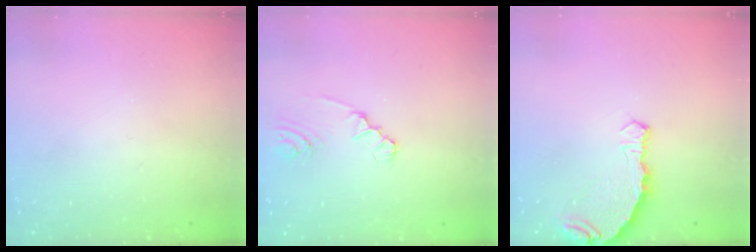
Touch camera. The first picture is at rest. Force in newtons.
{"total": 1.8, "press": 1.8, "slide": 0.2}
{"total": 7.7, "press": 6.2, "slide": 4.6}